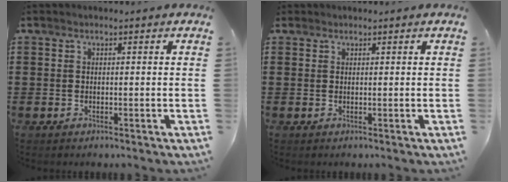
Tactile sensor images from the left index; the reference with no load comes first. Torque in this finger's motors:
{"motor_torque": [0.00, 0.00, -0.02, -0.04]}